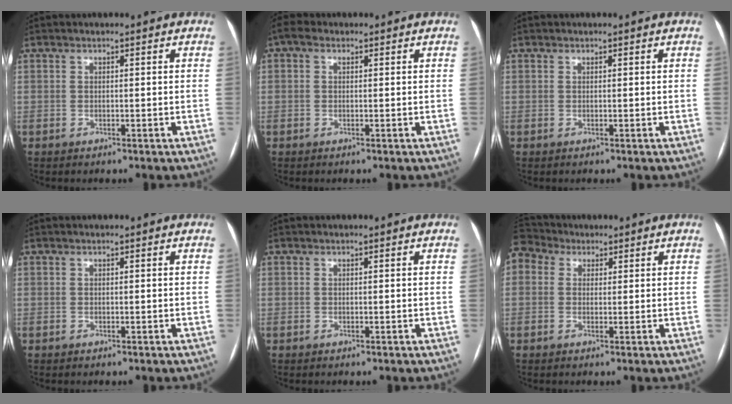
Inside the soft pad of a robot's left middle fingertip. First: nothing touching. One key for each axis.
{"total": 1.7, "fx": 0.6, "fy": 1.2, "fz": 1.0, "tx": -0.028, "ty": 0.019, "tz": 0.010}
{"total": 0.0}
{"total": 0.0}
{"total": 0.0}
{"total": 5.1, "fx": 3.2, "fy": 3.7, "fz": 1.5, "tx": -0.039, "ty": 0.039, "tz": 0.065}